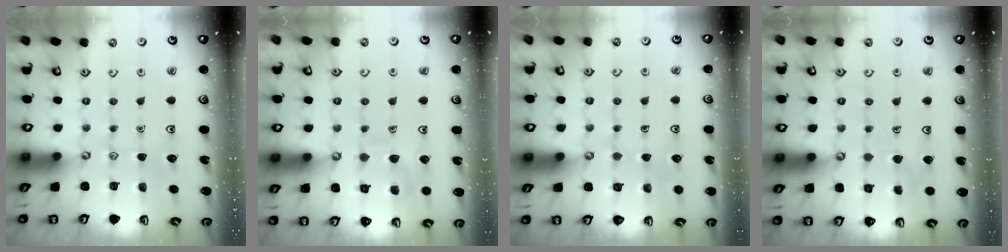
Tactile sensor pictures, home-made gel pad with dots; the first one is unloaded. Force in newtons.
{"total": 8.0, "press": 8.0, "slide": 0.8}
{"total": 3.4, "press": 3.4, "slide": 0.3}
{"total": 5.1, "press": 5.1, "slide": 0.3}